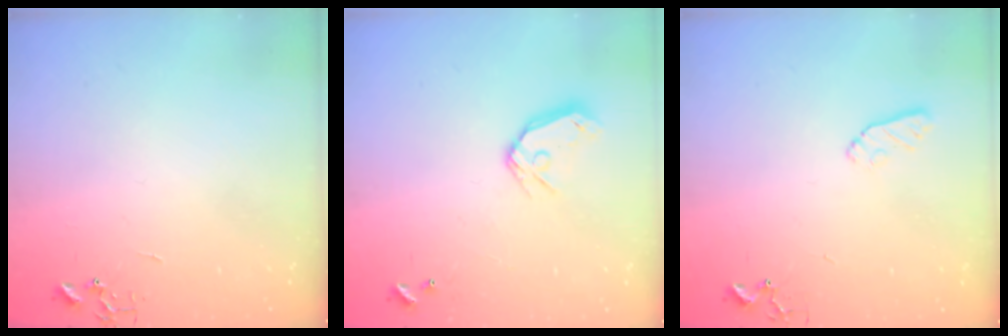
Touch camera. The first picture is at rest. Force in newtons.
{"total": 10.4, "press": 10.2, "slide": 1.6}
{"total": 7.2, "press": 7.1, "slide": 0.8}